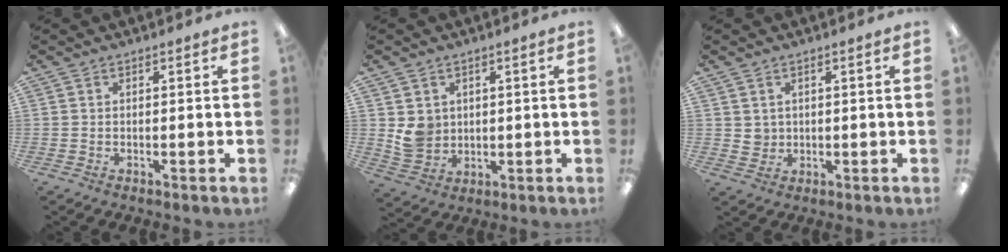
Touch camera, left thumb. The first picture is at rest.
{"total": 5.6, "force": [1.8, 5.1, 1.6], "torque": [-0.027, 0.001, 0.038]}
{"total": 2.8, "force": [1.6, 2.3, 0.2], "torque": [-0.002, -0.006, 0.029]}